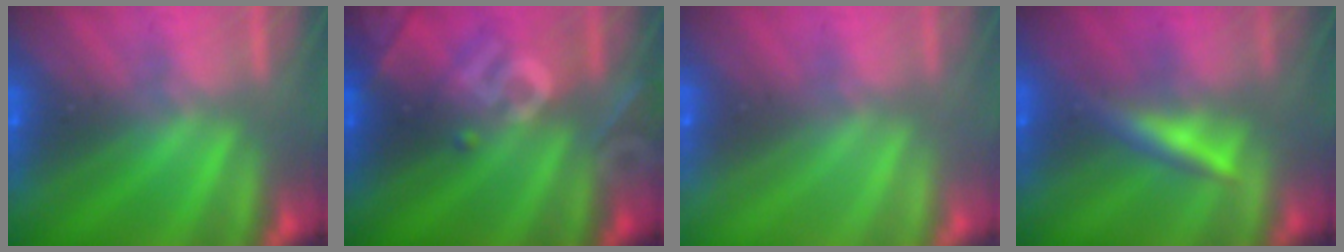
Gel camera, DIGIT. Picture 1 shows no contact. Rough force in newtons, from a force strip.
{"total": 2.7}
{"total": 3.1}
{"total": 2.4}